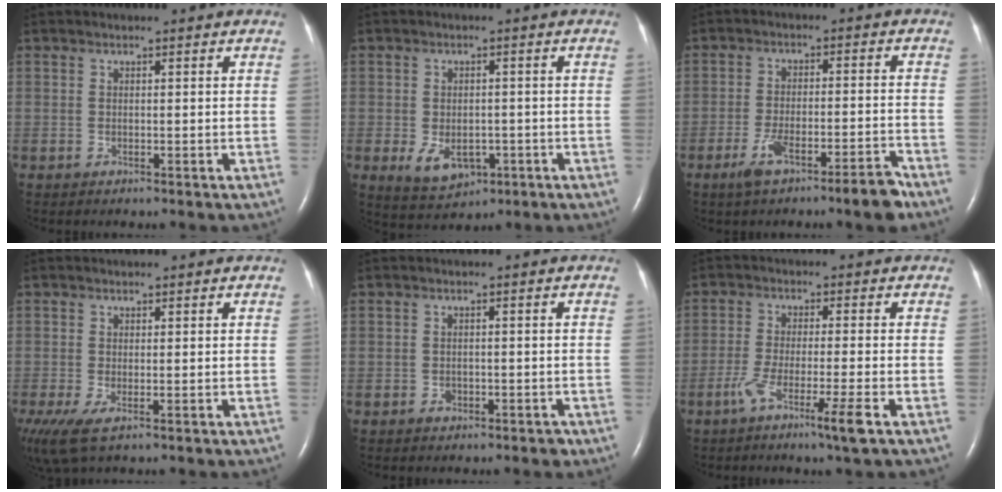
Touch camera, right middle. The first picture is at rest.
{"total": 5.9, "force": [-2.1, 3.8, 4.0], "torque": [-0.072, -0.005, -0.017]}
{"total": 7.8, "force": [-5.4, 0.6, 5.6], "torque": [-0.101, 0.001, -0.090]}
{"total": 5.9, "force": [-2.6, 2.1, 4.9], "torque": [-0.106, -0.022, -0.043]}
{"total": 1.8, "force": [-1.0, 1.2, 0.8], "torque": [-0.010, 0.003, -0.010]}
{"total": 6.8, "force": [-3.7, -0.7, 5.7], "torque": [-0.105, -0.017, -0.070]}